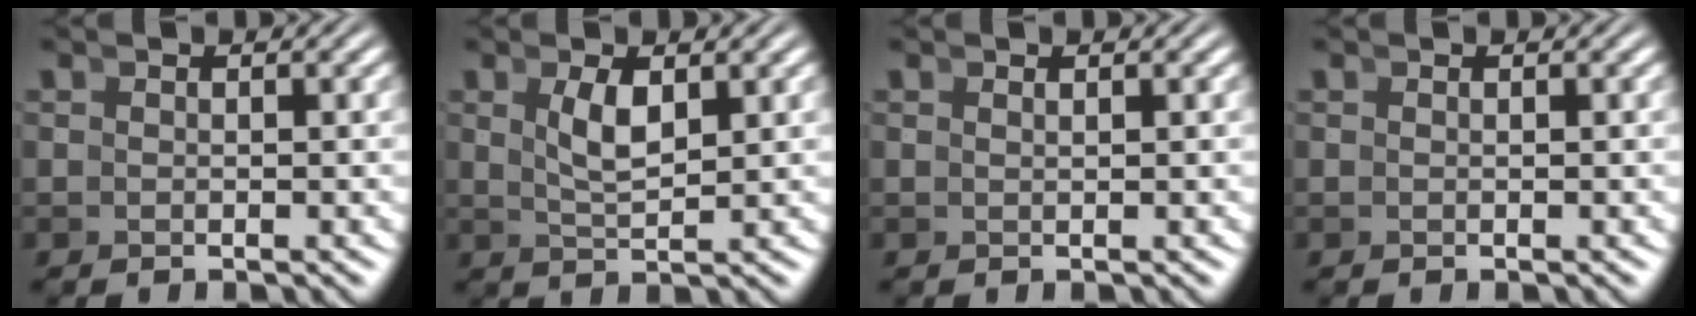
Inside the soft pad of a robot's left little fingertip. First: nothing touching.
{"total": 2.0, "force": [0.6, 0.1, 1.9], "torque": [-0.032, -0.003, 0.017]}
{"total": 0.6, "force": [0.4, -0.4, 0.0], "torque": [0.008, 0.004, 0.008]}
{"total": 0.0}